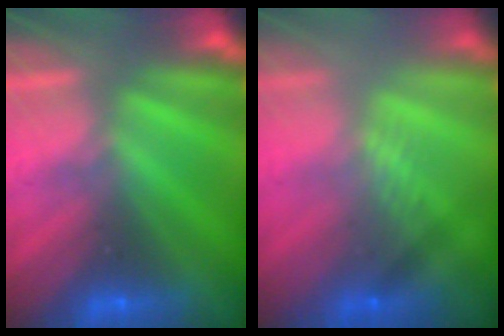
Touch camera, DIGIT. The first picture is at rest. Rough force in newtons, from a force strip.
{"total": 2.3}